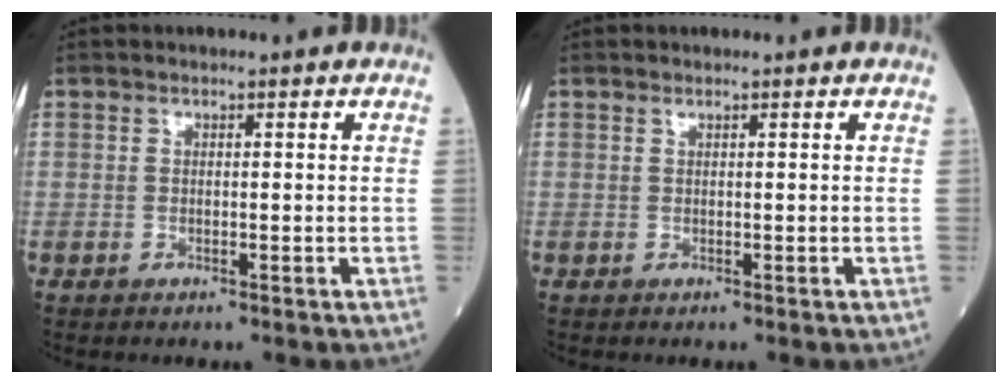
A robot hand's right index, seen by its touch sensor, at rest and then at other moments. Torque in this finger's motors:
{"motor_torque": [-0.04, -0.02, -0.03, 0.02]}